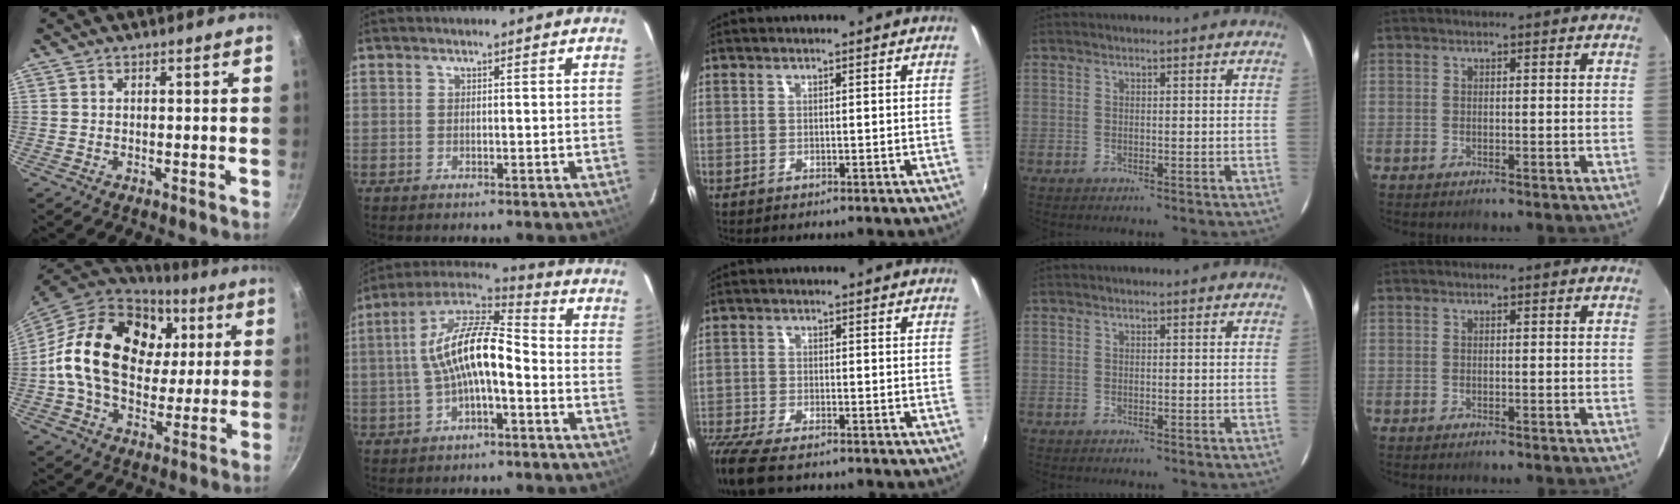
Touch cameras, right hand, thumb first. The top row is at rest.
{"thumb": {"total": 24.4, "force": [5.0, 17.1, 16.6], "torque": [-0.266, 0.006, 0.078]}, "index": {"total": 13.9, "force": [-2.1, 4.8, 12.9], "torque": [-0.242, 0.021, -0.041]}, "middle": {"total": 10.8, "force": [-8.5, 2.9, 5.9], "torque": [-0.152, -0.050, -0.160]}}